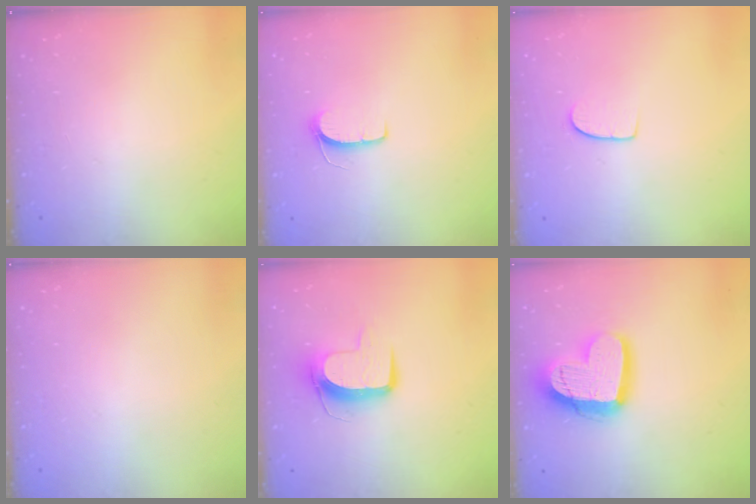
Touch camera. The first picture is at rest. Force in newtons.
{"total": 6.1, "press": 6.1, "slide": 0.5}
{"total": 6.5, "press": 6.5, "slide": 0.5}
{"total": 0.0}
{"total": 9.9, "press": 9.9, "slide": 0.6}
{"total": 18.4, "press": 18.3, "slide": 1.6}